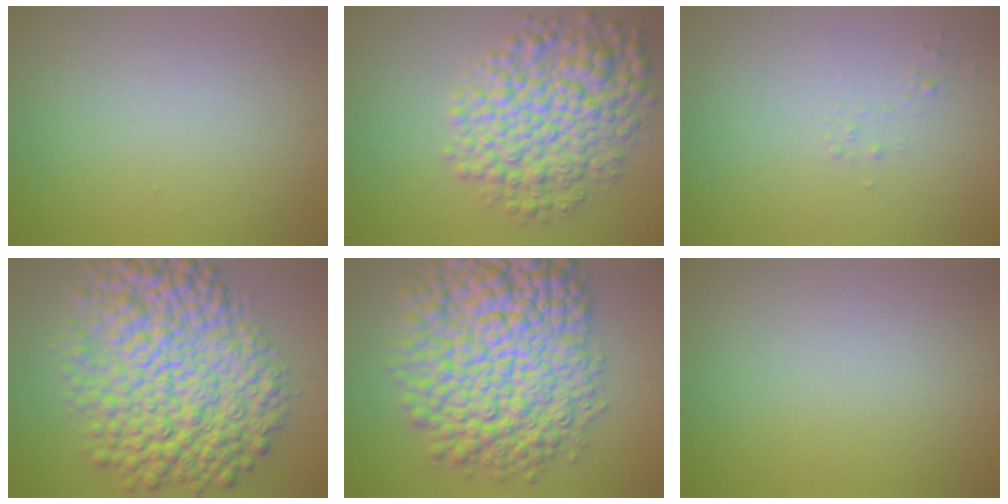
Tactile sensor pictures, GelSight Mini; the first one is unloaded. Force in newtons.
{"total": 7.5, "press": 7.5, "slide": 0.1}
{"total": 0.5, "press": 0.5, "slide": 0.0}
{"total": 12.1, "press": 12.1, "slide": 0.1}
{"total": 14.1, "press": 14.1, "slide": 0.3}
{"total": 0.0}